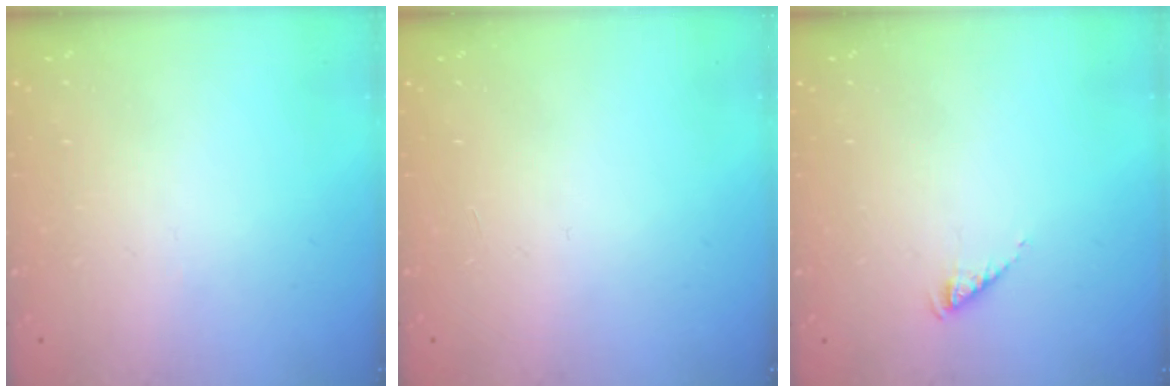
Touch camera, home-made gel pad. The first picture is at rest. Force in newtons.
{"total": 0.0}
{"total": 1.7, "press": 1.6, "slide": 0.4}